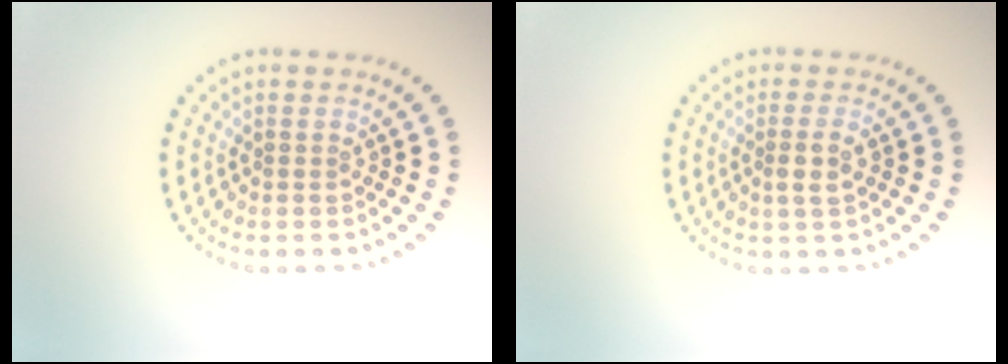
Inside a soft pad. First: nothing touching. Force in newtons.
{"total": 1.6, "press": 1.4, "slide": 0.8}